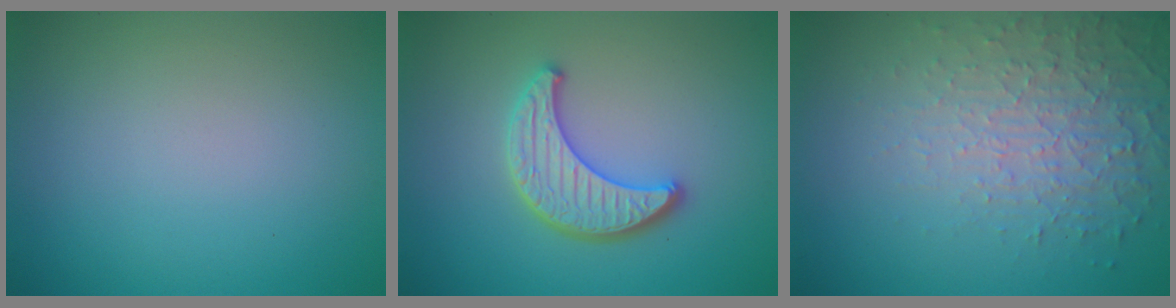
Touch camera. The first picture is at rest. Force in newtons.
{"total": 3.8, "press": 3.5, "slide": 1.4}
{"total": 5.3, "press": 3.4, "slide": 4.1}